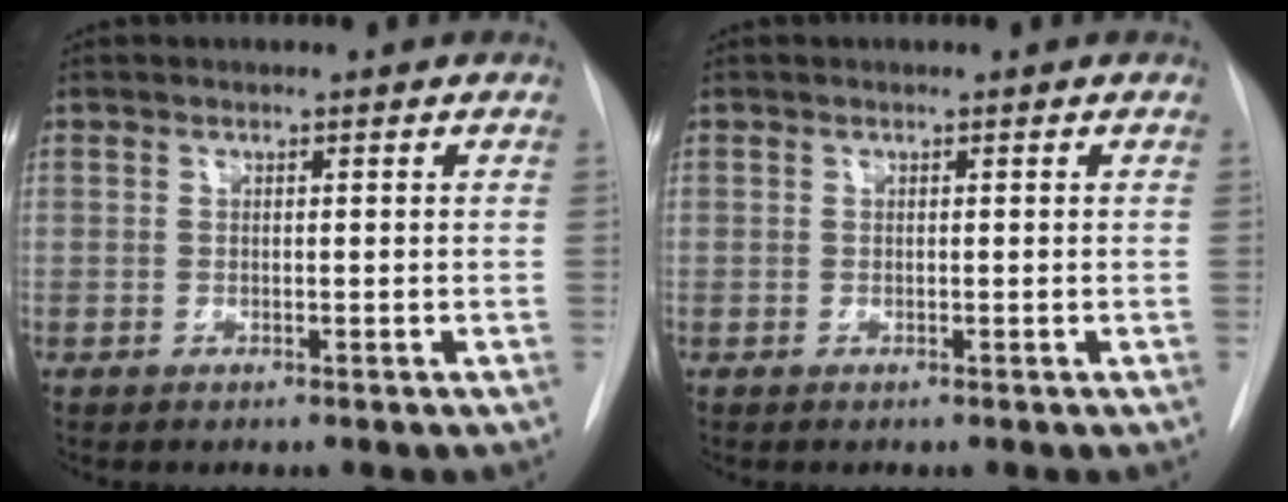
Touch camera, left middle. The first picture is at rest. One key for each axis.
{"total": 0.0}